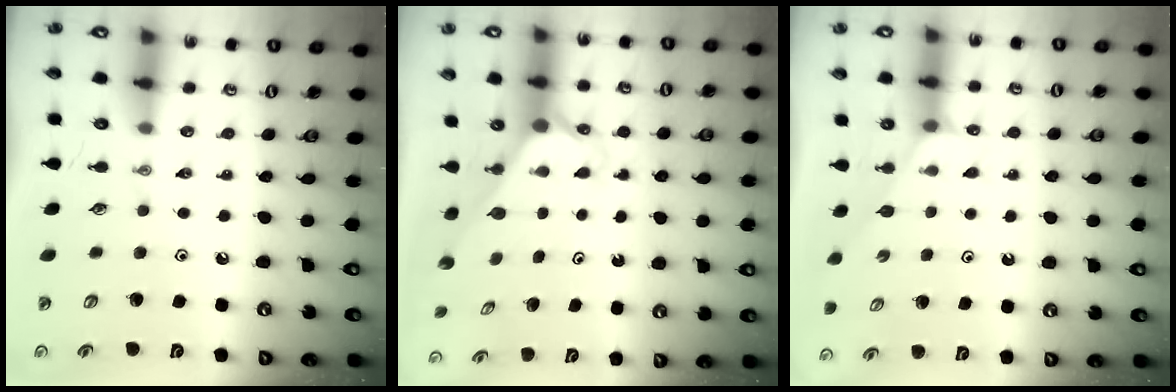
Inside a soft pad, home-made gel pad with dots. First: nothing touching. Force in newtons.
{"total": 2.4, "press": 2.4, "slide": 0.2}
{"total": 2.9, "press": 2.8, "slide": 0.5}